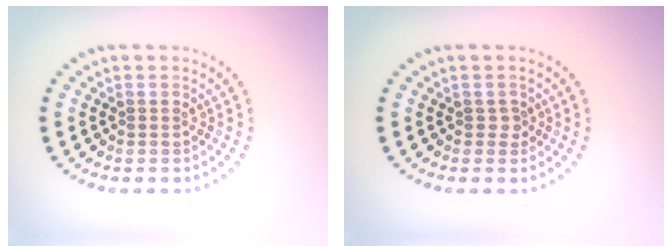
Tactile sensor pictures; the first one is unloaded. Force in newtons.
{"total": 0.9, "press": 0.7, "slide": 0.6}